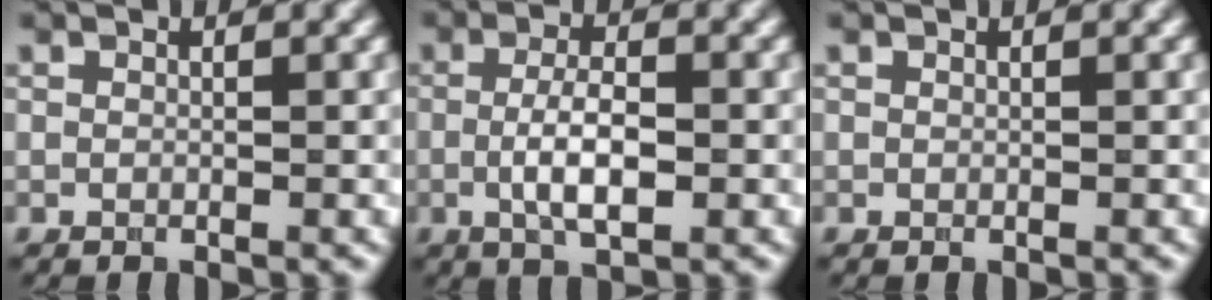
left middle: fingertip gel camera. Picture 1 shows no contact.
{"total": 4.0, "force": [-0.6, 1.3, 3.8], "torque": [-0.074, -0.003, -0.013]}
{"total": 0.0}